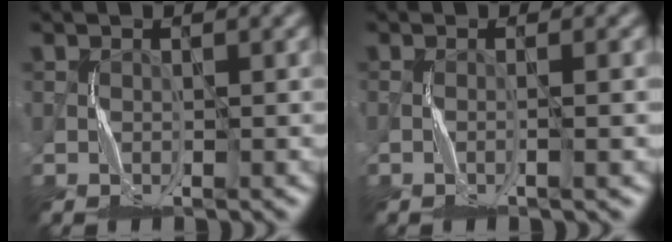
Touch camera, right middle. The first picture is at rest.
{"total": 1.2, "force": [-0.2, 0.2, 1.1], "torque": [-0.014, 0.003, -0.009]}